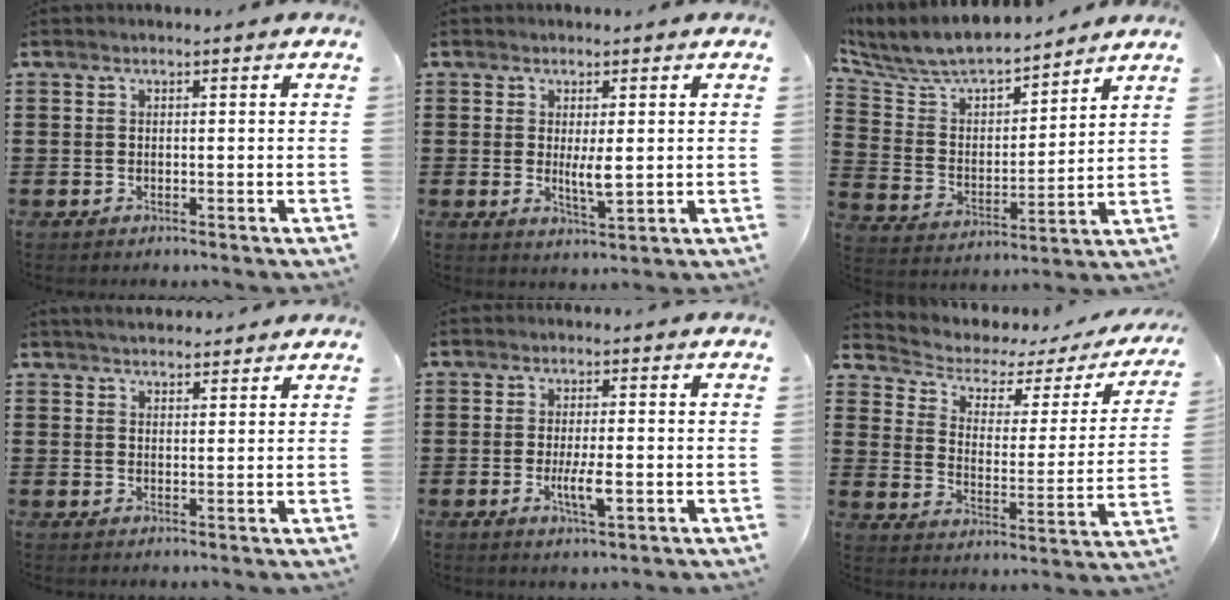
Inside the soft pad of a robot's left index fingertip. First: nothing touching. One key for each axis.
{"total": 3.9, "fx": 0.5, "fy": 0.9, "fz": 3.8, "tx": -0.062, "ty": -0.005, "tz": 0.007}
{"total": 7.5, "fx": 6.9, "fy": 1.8, "fz": 2.2, "tx": -0.078, "ty": -0.048, "tz": 0.118}
{"total": 2.7, "fx": 2.7, "fy": 0.3, "fz": 0.3, "tx": -0.011, "ty": -0.001, "tz": 0.051}
{"total": 4.2, "fx": -0.9, "fy": 0.9, "fz": 4.0, "tx": -0.083, "ty": -0.006, "tz": -0.020}
{"total": 3.4, "fx": 2.4, "fy": 1.8, "fz": 1.6, "tx": -0.052, "ty": -0.018, "tz": 0.033}